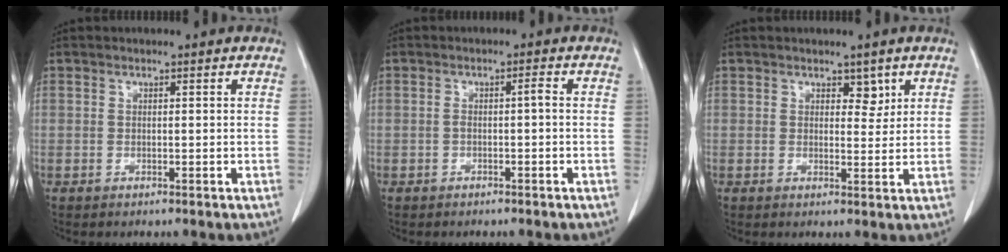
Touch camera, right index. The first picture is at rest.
{"total": 1.5, "force": [-0.3, 0.1, 1.4], "torque": [-0.024, 0.004, -0.006]}
{"total": 2.5, "force": [1.4, 1.4, 1.4], "torque": [-0.009, -0.004, 0.021]}